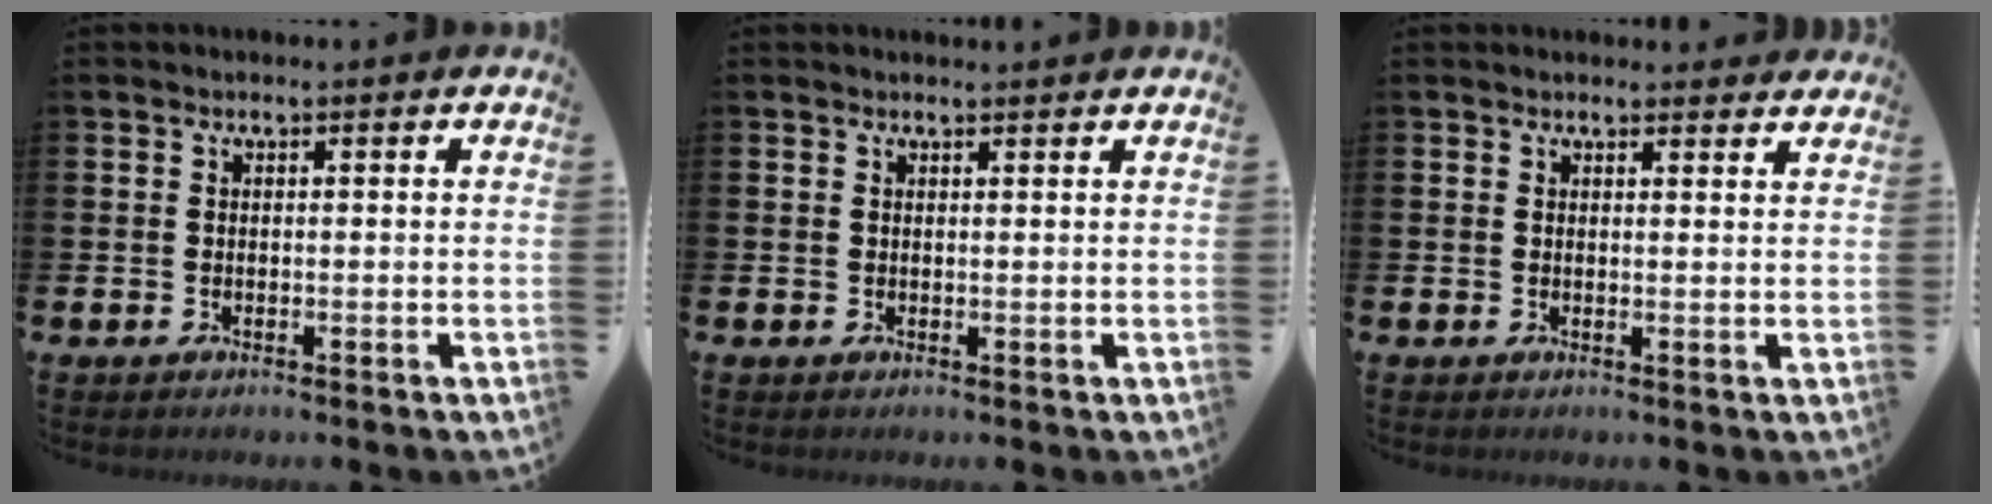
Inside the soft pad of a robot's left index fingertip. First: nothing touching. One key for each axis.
{"total": 0.8, "fx": 0.8, "fy": -0.1, "fz": 0.1, "tx": 0.011, "ty": -0.006, "tz": 0.012}
{"total": 1.7, "fx": 1.6, "fy": 0.4, "fz": -0.1, "tx": 0.012, "ty": -0.009, "tz": 0.028}